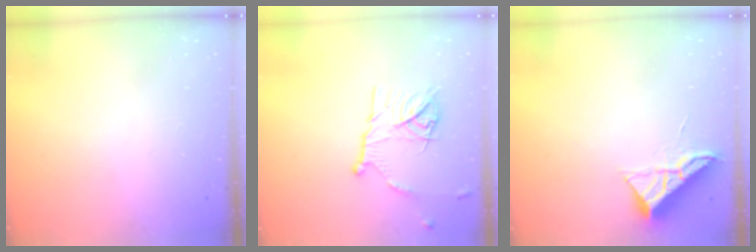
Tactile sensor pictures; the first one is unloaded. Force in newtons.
{"total": 14.2, "press": 14.2, "slide": 1.2}
{"total": 6.5, "press": 6.5, "slide": 0.1}